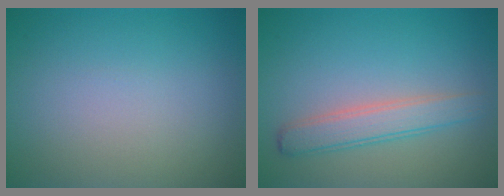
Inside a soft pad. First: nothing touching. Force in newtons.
{"total": 3.0, "press": 3.0, "slide": 0.1}